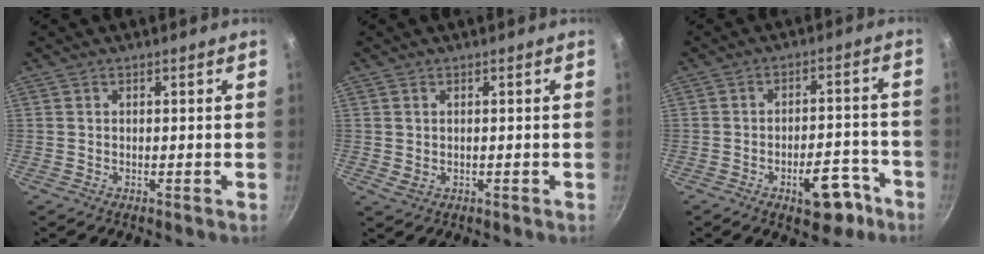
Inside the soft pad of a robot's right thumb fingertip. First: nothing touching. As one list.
[{"total": 1.5, "force": [0.1, 1.1, 1.0], "torque": [-0.016, -0.002, 0.005]}, {"total": 9.3, "force": [-5.0, 4.8, 6.3], "torque": [-0.053, 0.043, -0.057]}]